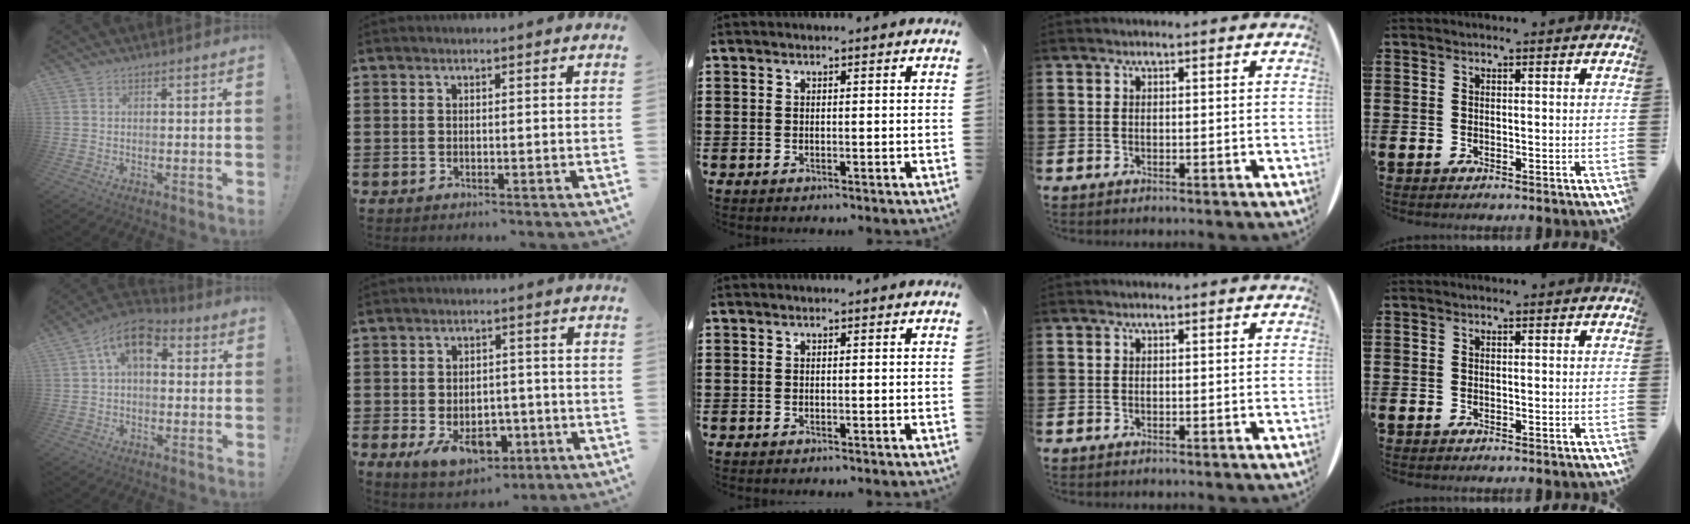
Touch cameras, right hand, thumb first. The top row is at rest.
{"thumb": {"total": 10.4, "force": [3.4, 6.3, 7.5], "torque": [-0.129, 0.004, 0.066]}, "index": {"total": 7.4, "force": [-3.0, 4.5, 5.0], "torque": [-0.085, 0.001, -0.056]}}